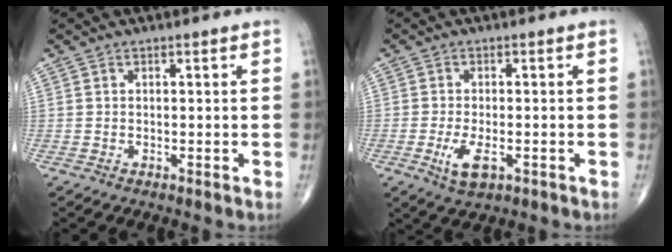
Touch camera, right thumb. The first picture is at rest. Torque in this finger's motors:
{"motor_torque": [-0.54, 0.25, 0.19, 0.30, 0.10]}